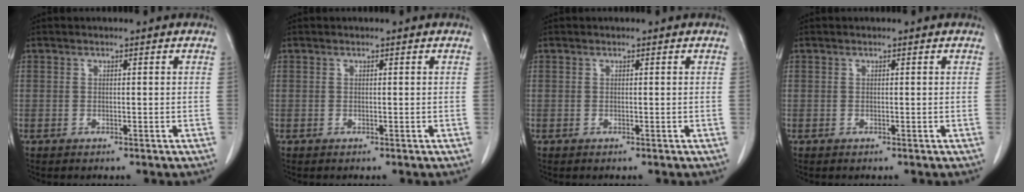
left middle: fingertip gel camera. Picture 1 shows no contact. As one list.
[{"total": 0.0}, {"total": 0.0}, {"total": 0.0}]